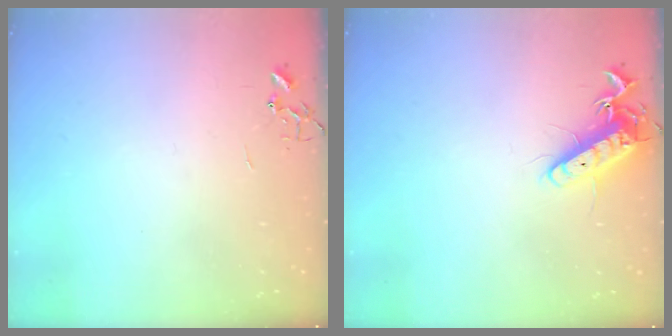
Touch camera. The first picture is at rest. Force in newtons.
{"total": 12.7, "press": 12.6, "slide": 1.5}